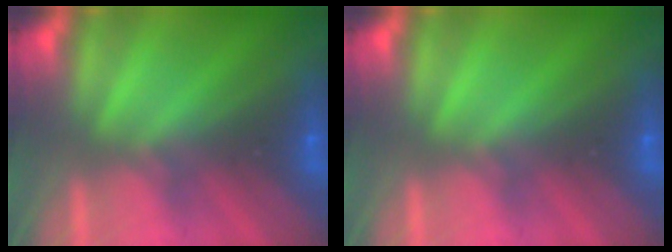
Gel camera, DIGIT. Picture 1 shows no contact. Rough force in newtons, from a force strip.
{"total": 0.0}